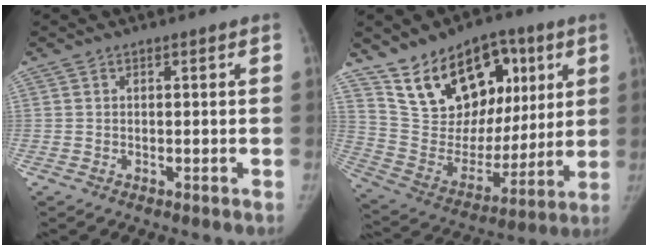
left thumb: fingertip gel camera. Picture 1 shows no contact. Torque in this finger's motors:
{"motor_torque": [1.81, 1.81, 1.42, -1.35, 0.10]}